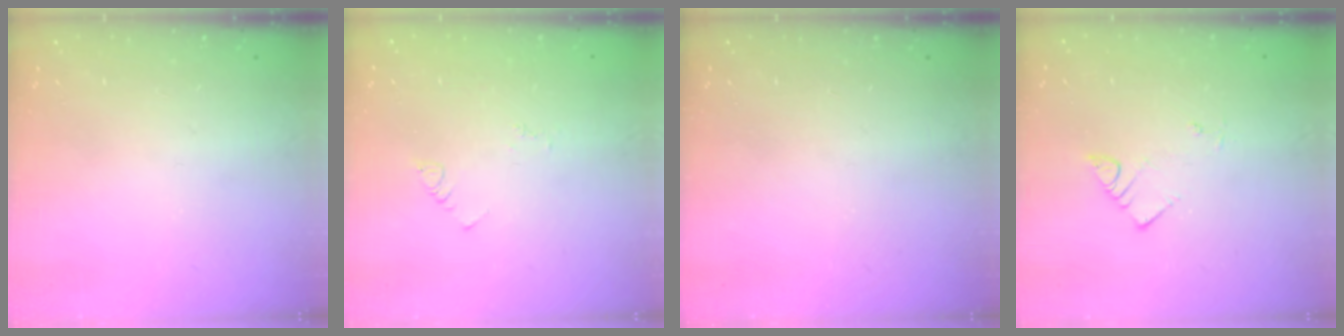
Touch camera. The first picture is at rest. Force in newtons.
{"total": 2.5, "press": 2.5, "slide": 0.4}
{"total": 0.0}
{"total": 3.4, "press": 3.4, "slide": 0.1}